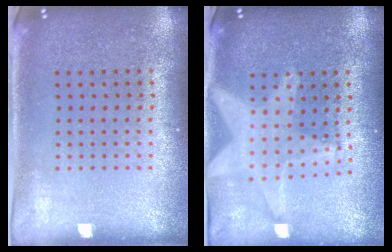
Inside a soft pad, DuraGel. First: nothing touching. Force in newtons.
{"total": 2.1, "press": 1.7, "slide": 1.2}